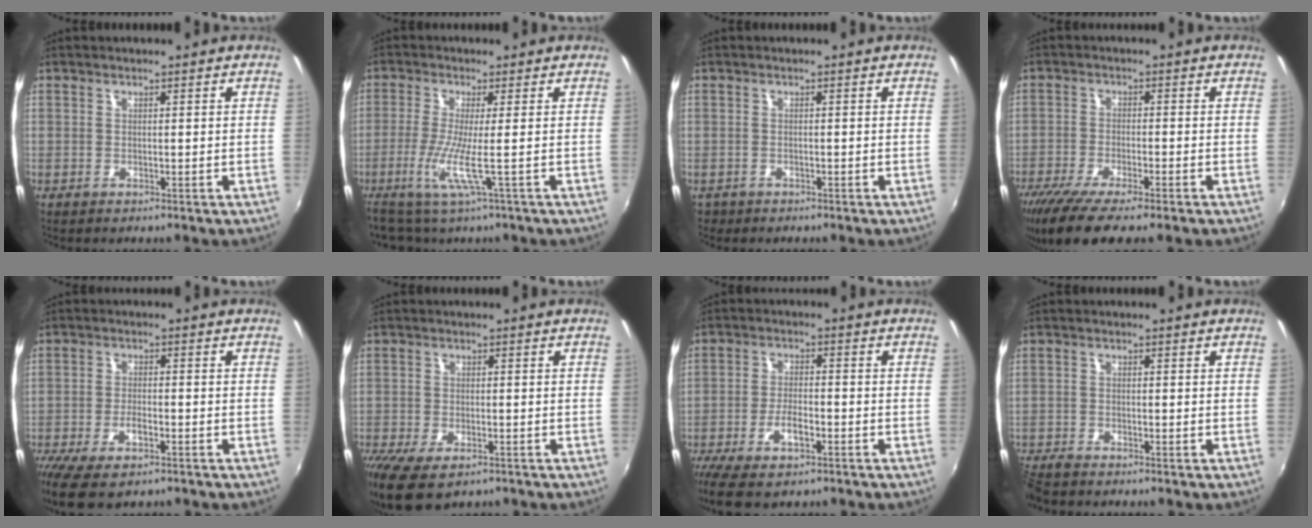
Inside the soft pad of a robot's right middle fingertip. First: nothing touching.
{"total": 5.4, "force": [-2.2, -0.4, 4.9], "torque": [-0.120, -0.012, -0.044]}
{"total": 1.7, "force": [-1.3, 1.1, 0.4], "torque": [-0.012, -0.006, -0.020]}
{"total": 10.8, "force": [-8.2, 1.1, 7.0], "torque": [-0.150, -0.044, -0.143]}
{"total": 8.7, "force": [-5.7, 3.0, 5.8], "torque": [-0.136, -0.027, -0.102]}
{"total": 9.9, "force": [-6.6, 4.1, 6.2], "torque": [-0.149, -0.045, -0.113]}
{"total": 7.0, "force": [-4.4, 2.2, 4.9], "torque": [-0.113, -0.009, -0.084]}
{"total": 4.3, "force": [-4.1, 0.5, 1.3], "torque": [-0.041, -0.023, -0.080]}